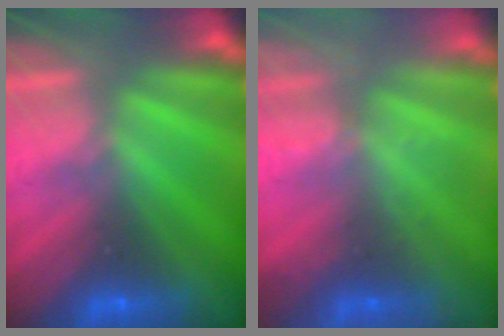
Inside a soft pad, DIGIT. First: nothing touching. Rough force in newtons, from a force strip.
{"total": 2.3}